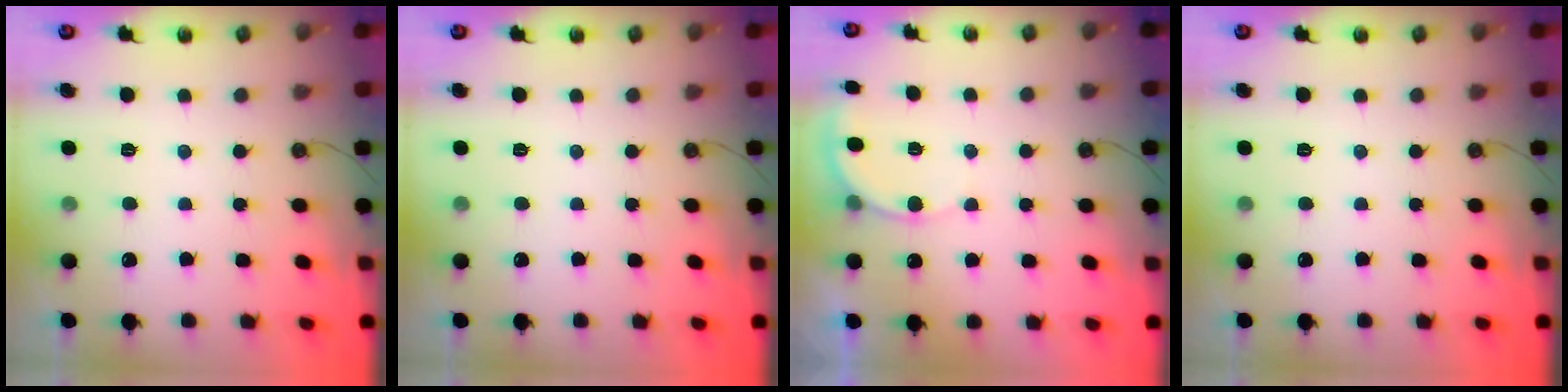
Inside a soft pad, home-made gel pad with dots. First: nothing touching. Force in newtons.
{"total": 0.0}
{"total": 6.0, "press": 6.0, "slide": 0.9}
{"total": 0.0}